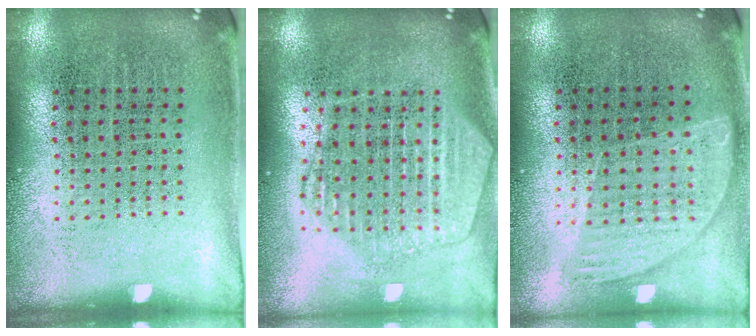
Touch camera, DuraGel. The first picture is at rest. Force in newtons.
{"total": 2.2, "press": 2.0, "slide": 1.0}
{"total": 0.9, "press": 0.8, "slide": 0.3}